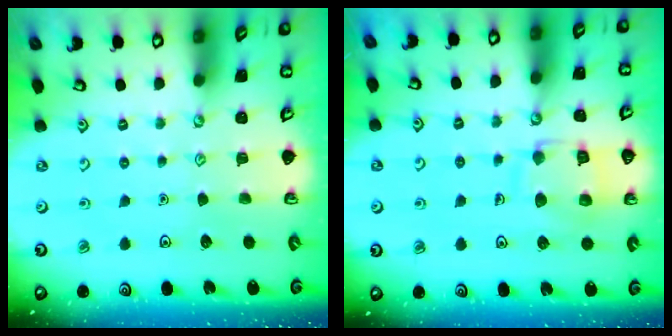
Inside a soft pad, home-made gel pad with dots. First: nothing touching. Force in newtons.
{"total": 11.8, "press": 11.8, "slide": 1.0}